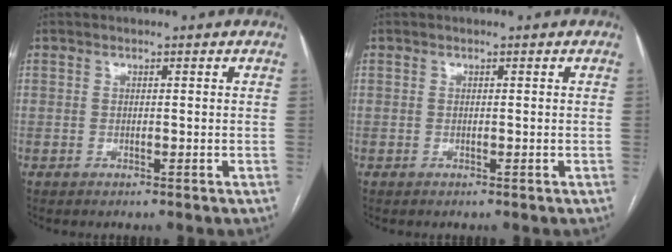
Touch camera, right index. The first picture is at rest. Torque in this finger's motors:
{"motor_torque": [0.04, 0.02, 0.00, 0.00]}